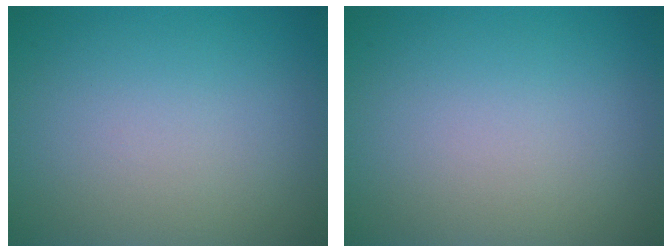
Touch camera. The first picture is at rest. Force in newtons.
{"total": 0.0}